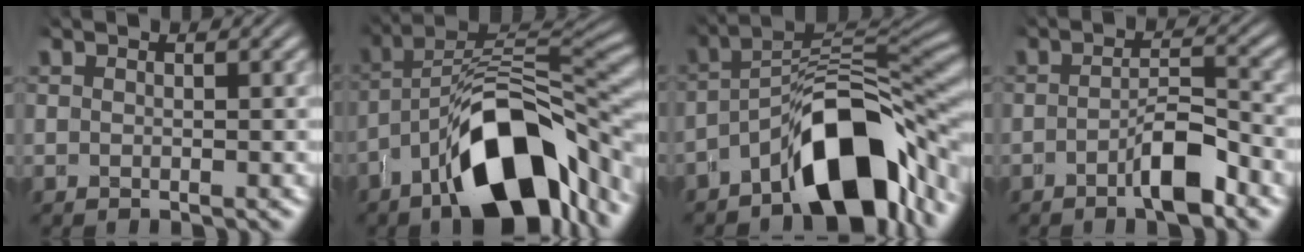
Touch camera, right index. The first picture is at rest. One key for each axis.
{"total": 11.2, "fx": -2.7, "fy": 4.9, "fz": 9.8, "tx": -0.133, "ty": -0.008, "tz": -0.034}
{"total": 10.9, "fx": -4.0, "fy": 4.4, "fz": 9.1, "tx": -0.126, "ty": -0.014, "tz": -0.049}
{"total": 2.9, "fx": -1.4, "fy": 0.2, "fz": 2.6, "tx": -0.021, "ty": 0.006, "tz": -0.028}